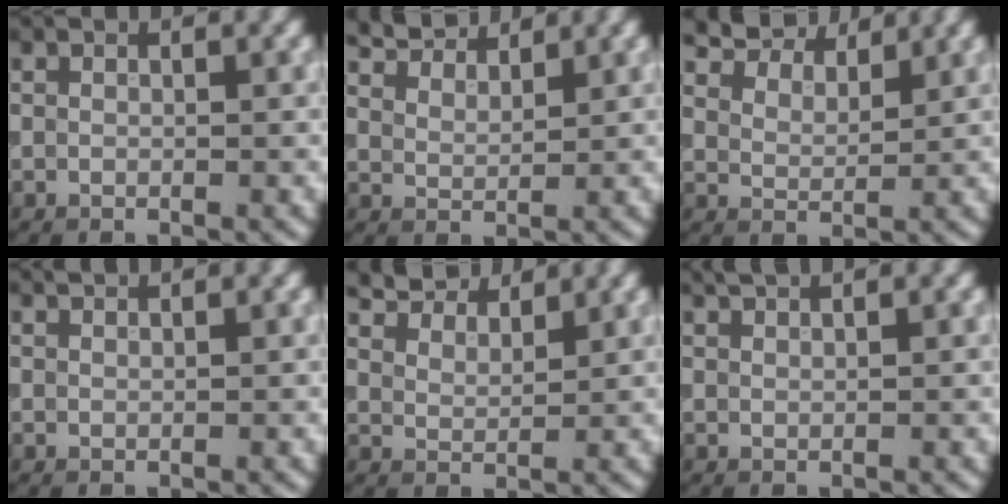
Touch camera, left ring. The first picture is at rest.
{"total": 4.7, "force": [4.4, 1.2, 1.4], "torque": [-0.035, 0.005, 0.080]}
{"total": 8.3, "force": [7.3, 2.7, 3.0], "torque": [-0.072, 0.010, 0.117]}
{"total": 0.7, "force": [0.7, 0.0, 0.2], "torque": [-0.003, -0.002, 0.009]}
{"total": 6.7, "force": [5.9, 2.1, 2.3], "torque": [-0.055, 0.011, 0.096]}
{"total": 1.2, "force": [1.1, 0.2, 0.5], "torque": [-0.005, 0.001, 0.017]}